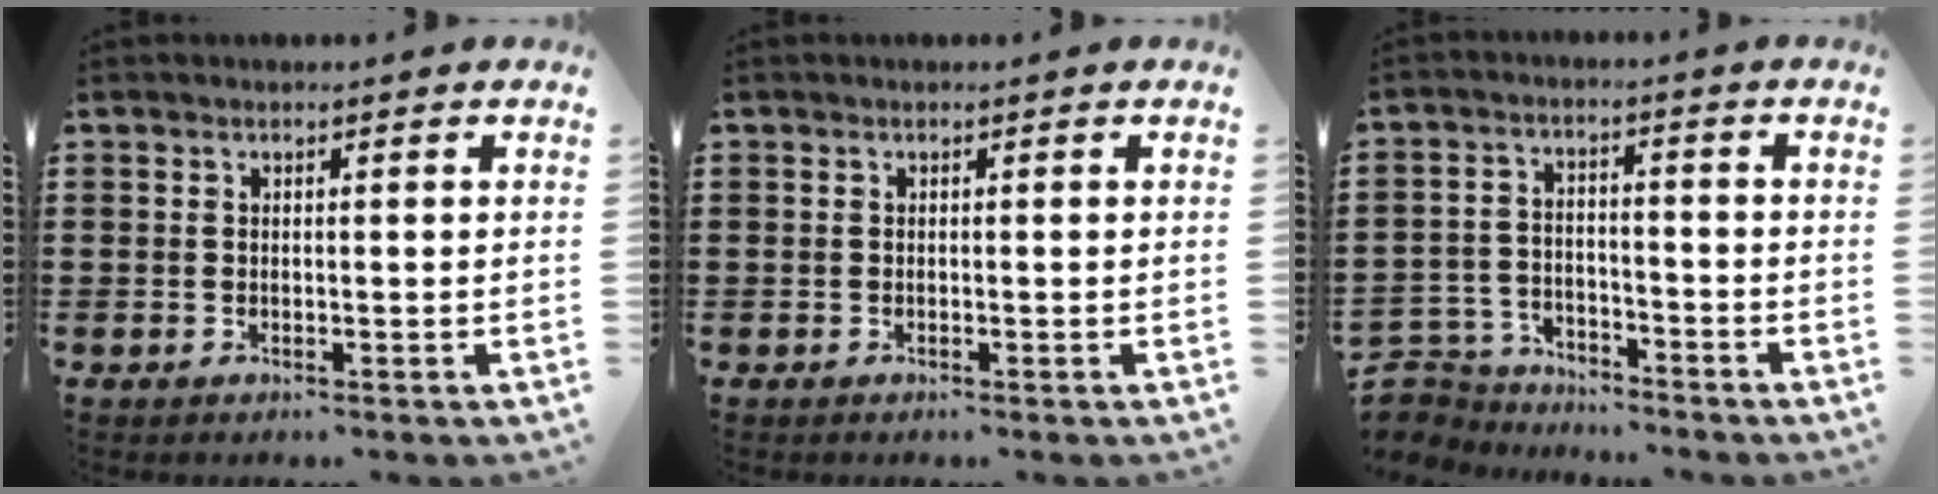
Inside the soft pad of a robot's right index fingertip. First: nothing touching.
{"total": 0.0}
{"total": 4.7, "force": [-4.3, 1.7, 0.1], "torque": [-0.030, 0.004, -0.097]}